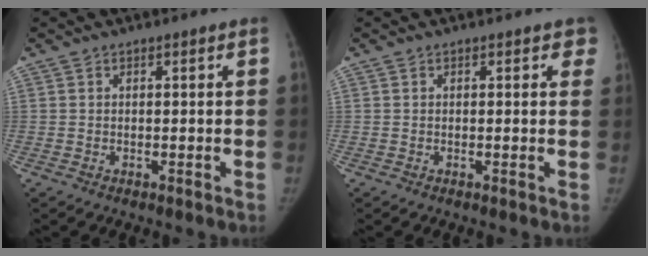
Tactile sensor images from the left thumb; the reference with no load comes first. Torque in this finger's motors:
{"motor_torque": [-0.27, -0.04, 0.68, 0.04, 0.01]}